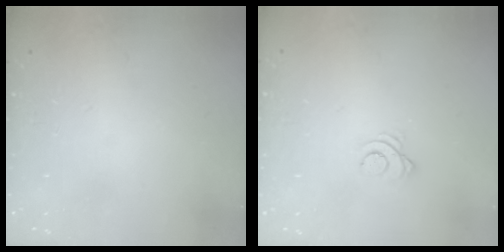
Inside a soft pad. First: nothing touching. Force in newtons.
{"total": 2.9, "press": 2.9, "slide": 0.4}